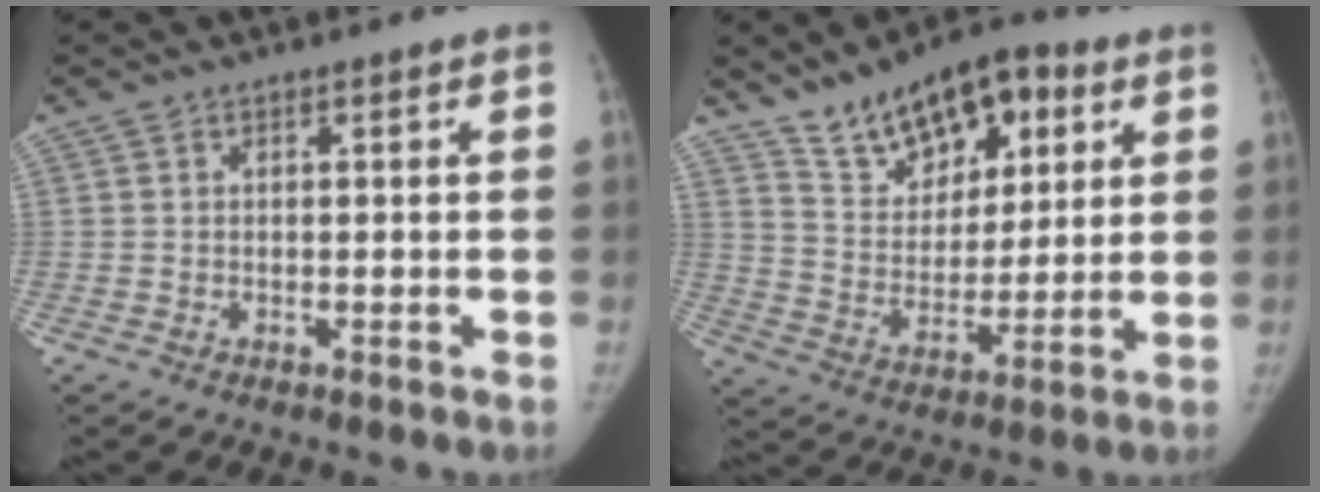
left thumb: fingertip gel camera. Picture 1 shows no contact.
{"total": 16.1, "force": [9.2, 9.1, 9.6], "torque": [-0.104, -0.034, 0.158]}